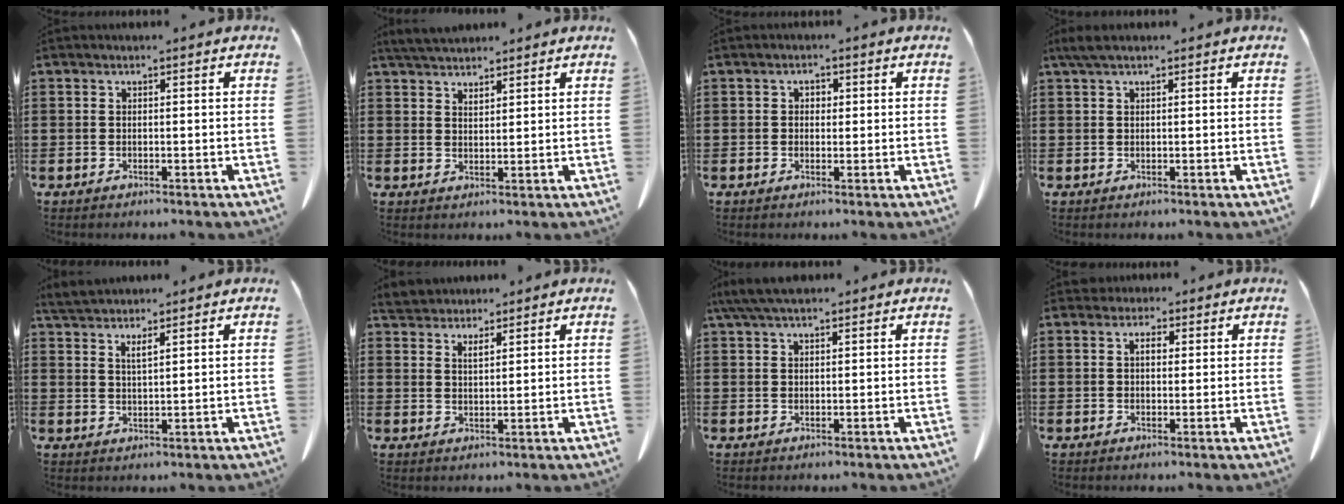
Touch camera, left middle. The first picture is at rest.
{"total": 3.4, "force": [3.2, 0.7, 0.8], "torque": [-0.025, -0.005, 0.061]}
{"total": 1.2, "force": [0.3, 1.0, 0.6], "torque": [-0.015, 0.009, 0.004]}
{"total": 1.7, "force": [1.0, 0.3, 1.3], "torque": [-0.029, 0.002, 0.019]}
{"total": 3.0, "force": [2.7, 0.0, 1.3], "torque": [-0.032, -0.003, 0.049]}
{"total": 2.9, "force": [2.8, 0.7, 0.5], "torque": [-0.017, -0.001, 0.052]}
{"total": 4.3, "force": [3.2, 1.1, 2.6], "torque": [-0.060, 0.001, 0.060]}
{"total": 2.0, "force": [1.1, 1.4, 1.0], "torque": [-0.015, 0.005, 0.018]}